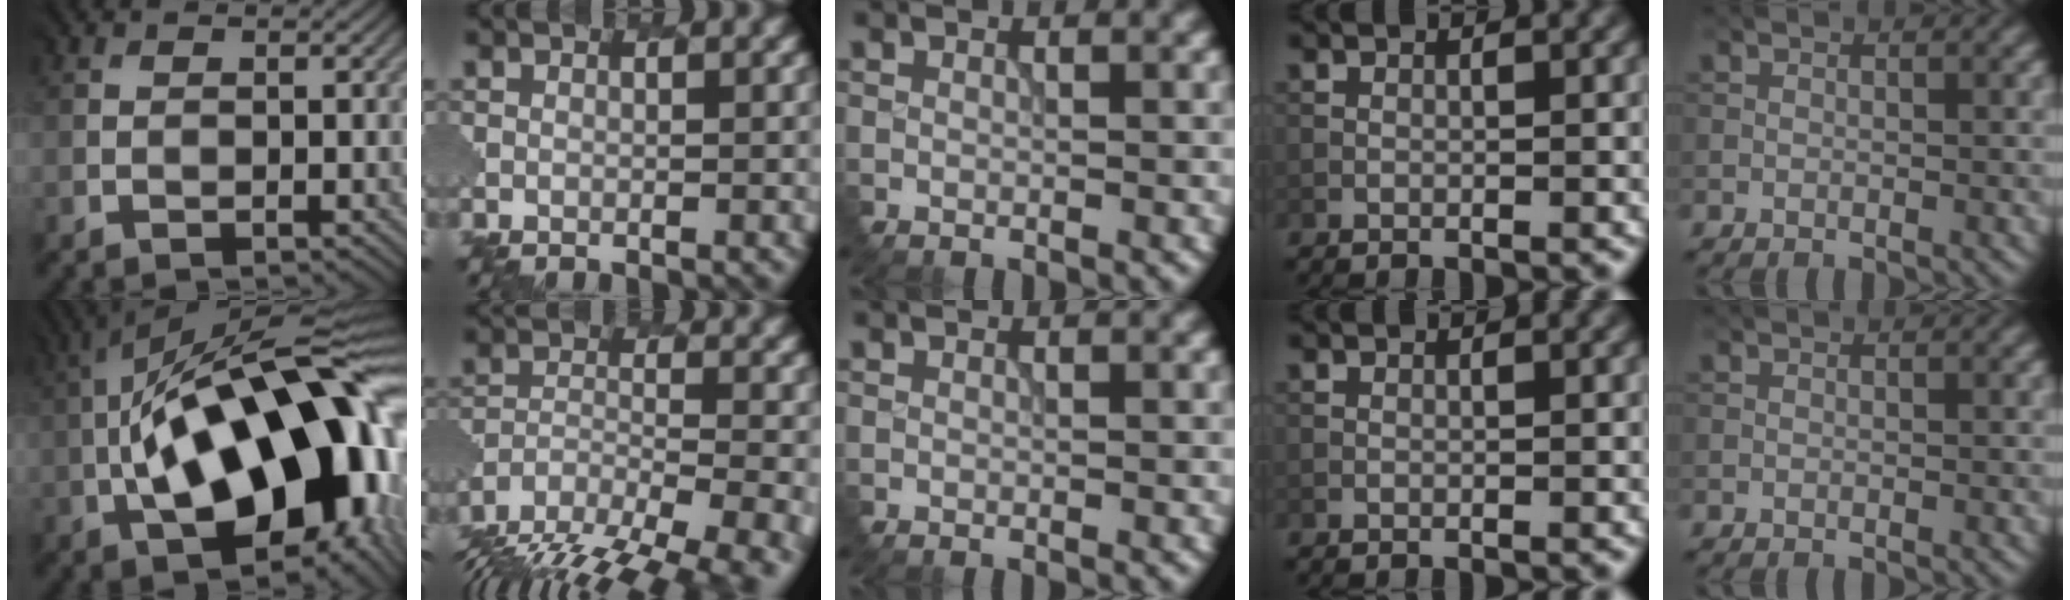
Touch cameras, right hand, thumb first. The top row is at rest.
{"thumb": {"total": 20.8, "force": [-4.1, 9.5, 18.1], "torque": [-0.293, 0.011, -0.067]}, "index": {"total": 14.3, "force": [-11.7, 5.0, 6.5], "torque": [-0.130, -0.022, -0.156]}}